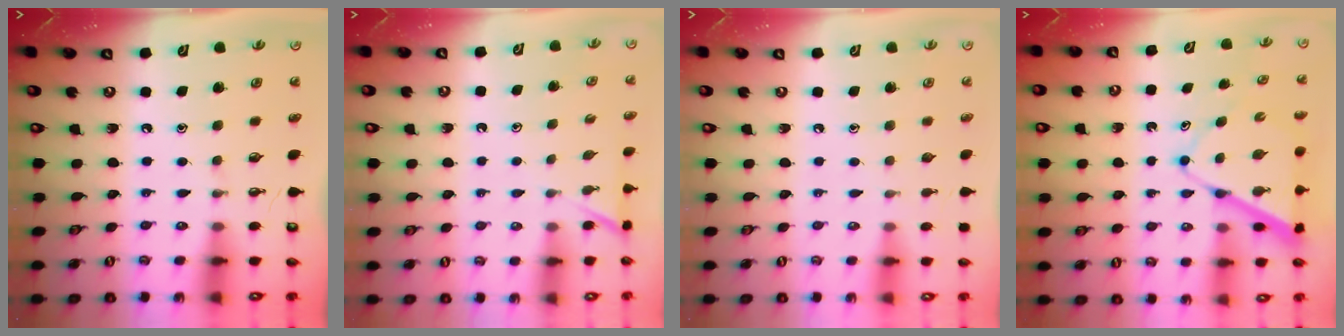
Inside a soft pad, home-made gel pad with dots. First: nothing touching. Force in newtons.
{"total": 2.7, "press": 2.7, "slide": 0.3}
{"total": 0.0}
{"total": 9.0, "press": 8.9, "slide": 0.8}